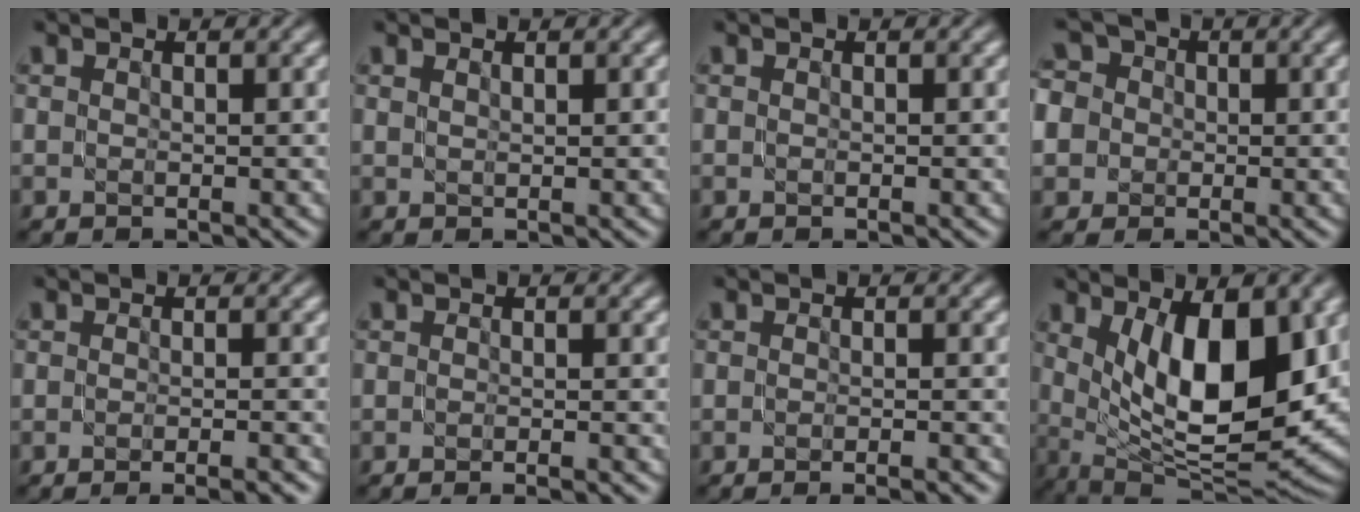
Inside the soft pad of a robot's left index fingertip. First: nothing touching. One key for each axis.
{"total": 0.6, "fx": 0.5, "fy": 0.1, "fz": 0.3, "tx": -0.004, "ty": -0.002, "tz": 0.010}
{"total": 0.0}
{"total": 7.7, "fx": 0.5, "fy": 7.0, "fz": 3.1, "tx": -0.058, "ty": 0.037, "tz": -0.026}
{"total": 3.7, "fx": -2.2, "fy": 1.0, "fz": 2.8, "tx": -0.020, "ty": 0.002, "tz": -0.023}
{"total": 2.3, "fx": -1.3, "fy": 0.7, "fz": 1.8, "tx": -0.006, "ty": -0.002, "tz": -0.020}
{"total": 3.1, "fx": -1.8, "fy": 0.8, "fz": 2.3, "tx": -0.014, "ty": 0.001, "tz": -0.023}
{"total": 12.8, "fx": 2.6, "fy": 5.1, "fz": 11.4, "tx": -0.168, "ty": -0.018, "tz": 0.044}